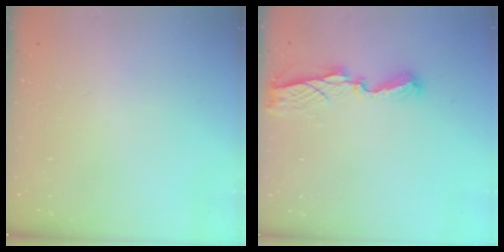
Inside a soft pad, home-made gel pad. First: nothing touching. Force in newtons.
{"total": 7.5, "press": 7.5, "slide": 0.5}